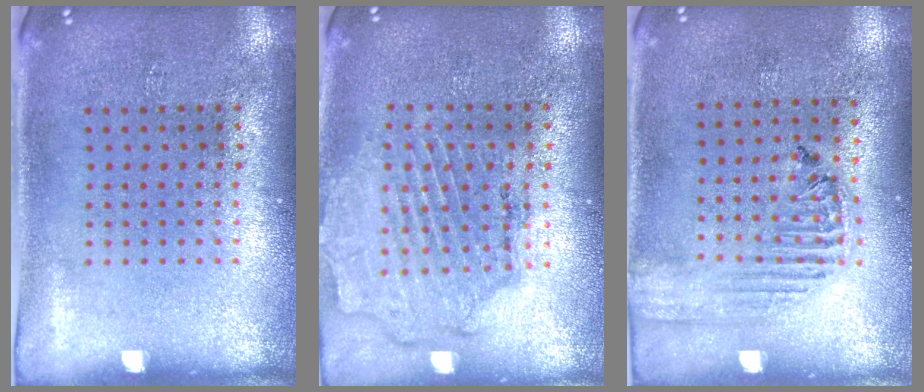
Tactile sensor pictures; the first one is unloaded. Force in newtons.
{"total": 1.6, "press": 1.6, "slide": 0.5}
{"total": 1.6, "press": 1.6, "slide": 0.4}